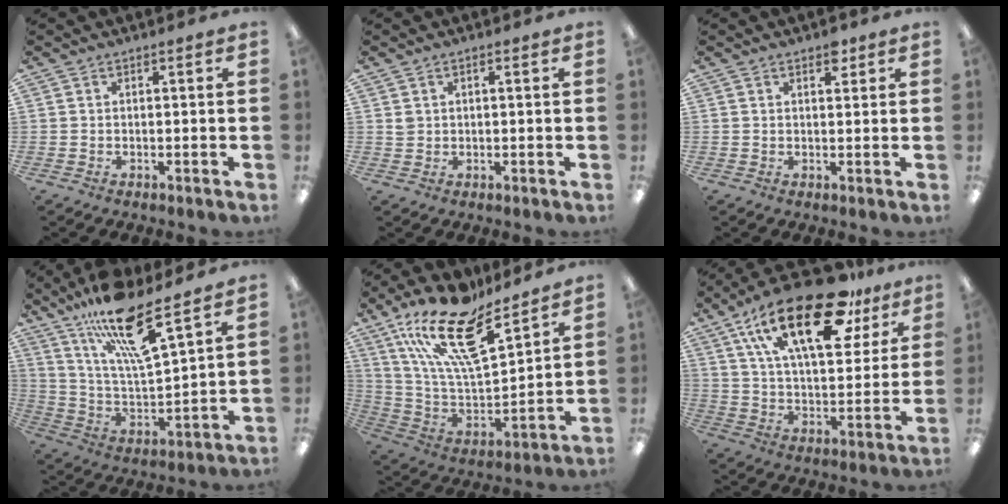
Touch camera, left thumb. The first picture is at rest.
{"total": 1.3, "force": [0.3, 1.2, 0.3], "torque": [-0.007, 0.004, 0.006]}
{"total": 2.9, "force": [1.9, 1.5, 1.6], "torque": [-0.011, -0.007, 0.028]}
{"total": 17.2, "force": [12.3, 3.3, 11.5], "torque": [-0.210, -0.068, 0.203]}
{"total": 21.3, "force": [14.3, 7.7, 13.9], "torque": [-0.258, -0.087, 0.250]}
{"total": 27.0, "force": [15.5, 11.8, 18.7], "torque": [-0.312, -0.070, 0.258]}